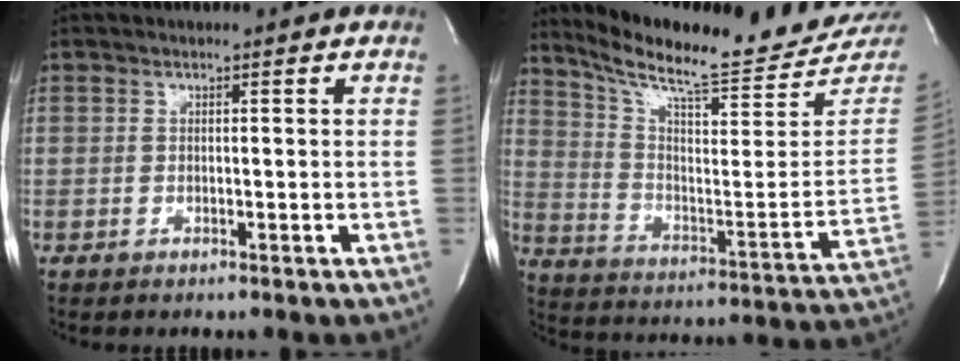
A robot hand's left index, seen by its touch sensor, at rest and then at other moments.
{"total": 22.5, "force": [20.9, 0.7, 8.2], "torque": [-0.141, -0.090, 0.292]}